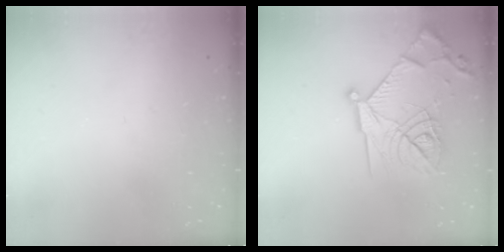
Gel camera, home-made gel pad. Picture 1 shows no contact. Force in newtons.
{"total": 21.2, "press": 21.2, "slide": 1.8}